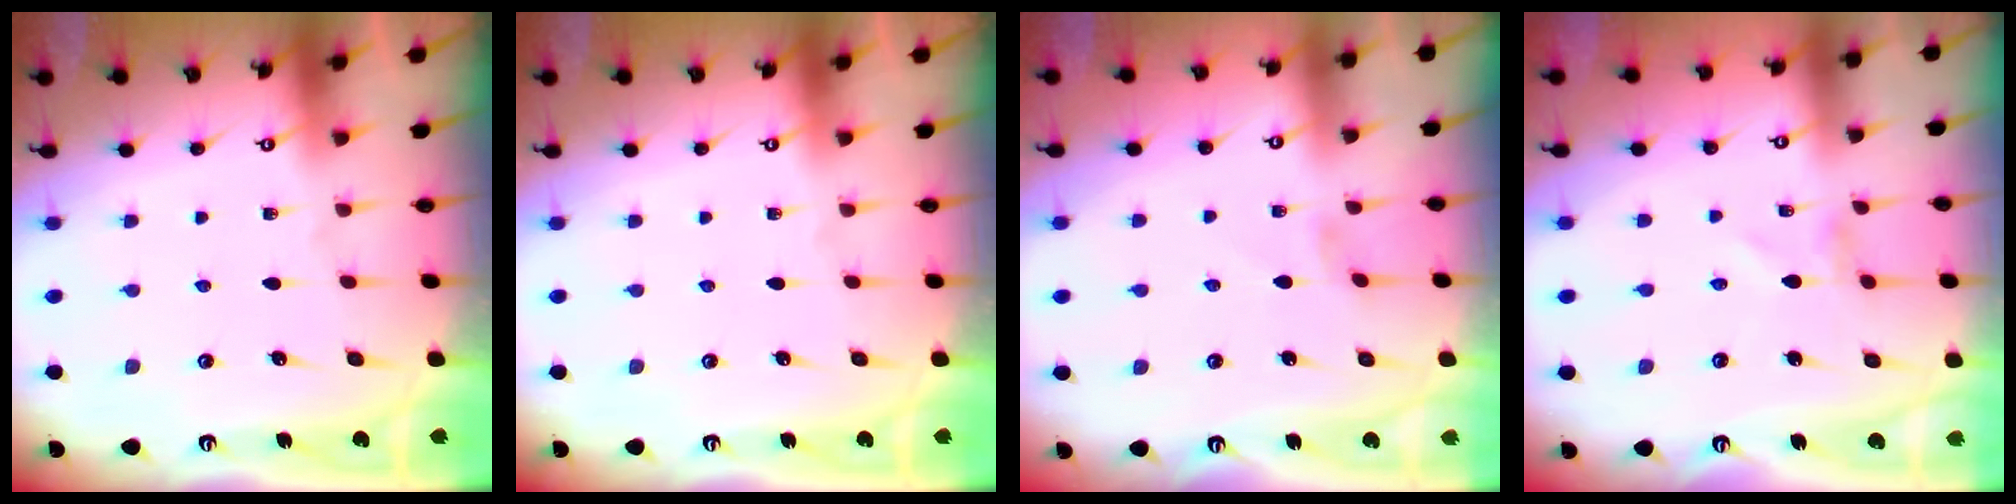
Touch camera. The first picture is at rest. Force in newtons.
{"total": 0.0}
{"total": 0.7, "press": 0.6, "slide": 0.4}
{"total": 1.0, "press": 1.0, "slide": 0.1}